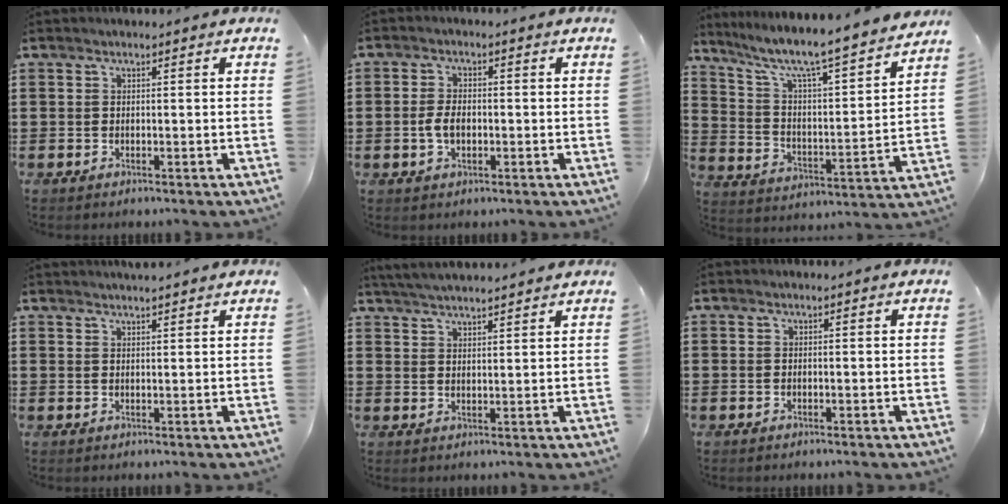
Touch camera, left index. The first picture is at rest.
{"total": 3.5, "force": [-0.6, 2.0, 2.8], "torque": [-0.068, -0.002, -0.017]}
{"total": 6.4, "force": [5.5, 0.2, 3.3], "torque": [-0.092, -0.056, 0.081]}
{"total": 1.9, "force": [1.9, -0.1, 0.3], "torque": [-0.009, 0.000, 0.037]}
{"total": 3.8, "force": [3.7, -0.3, 0.6], "torque": [-0.023, -0.009, 0.068]}
{"total": 0.0}